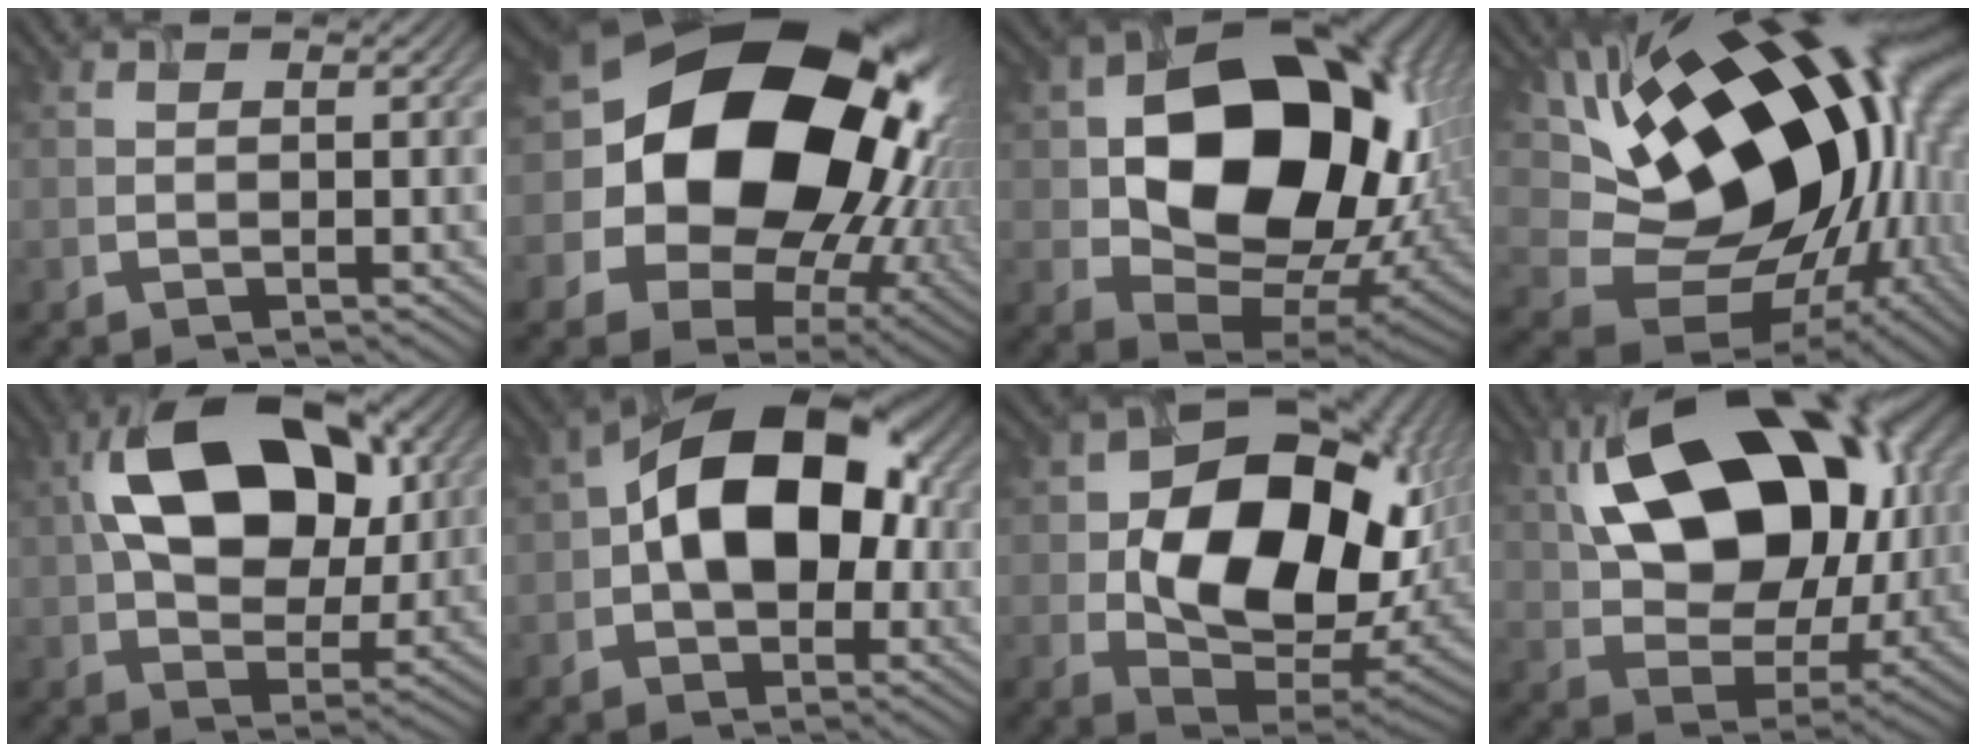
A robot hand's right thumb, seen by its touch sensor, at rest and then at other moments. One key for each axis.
{"total": 22.2, "fx": 3.3, "fy": 17.3, "fz": 13.5, "tx": -0.291, "ty": -0.020, "tz": 0.091}
{"total": 18.1, "fx": 2.0, "fy": 13.2, "fz": 12.2, "tx": -0.192, "ty": -0.032, "tz": 0.060}
{"total": 21.8, "fx": 4.2, "fy": 13.8, "fz": 16.4, "tx": -0.306, "ty": -0.004, "tz": 0.086}
{"total": 16.1, "fx": 4.0, "fy": 9.9, "fz": 12.0, "tx": -0.209, "ty": 0.030, "tz": 0.052}
{"total": 14.3, "fx": 0.8, "fy": 9.2, "fz": 11.0, "tx": -0.160, "ty": 0.025, "tz": 0.005}
{"total": 17.3, "fx": 1.1, "fy": 11.9, "fz": 12.5, "tx": -0.196, "ty": -0.029, "tz": 0.033}
{"total": 19.5, "fx": 5.8, "fy": 12.4, "fz": 13.8, "tx": -0.260, "ty": 0.017, "tz": 0.106}